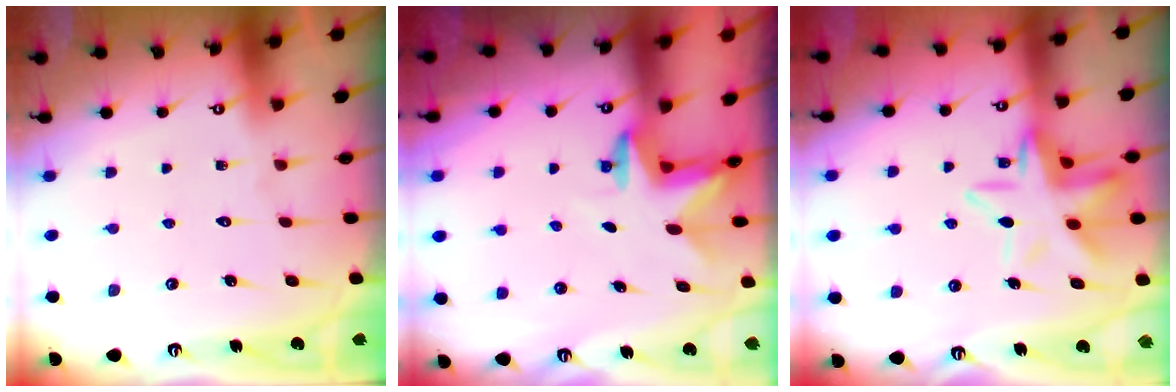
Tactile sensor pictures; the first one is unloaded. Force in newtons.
{"total": 2.4, "press": 2.3, "slide": 0.4}
{"total": 12.6, "press": 12.6, "slide": 1.1}